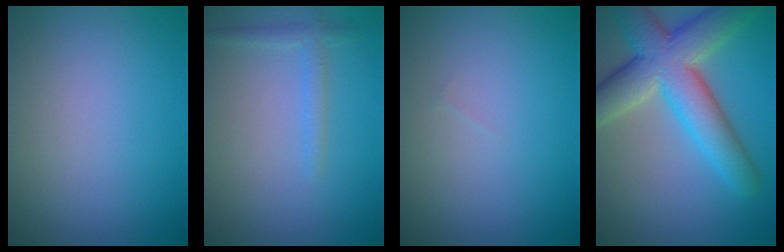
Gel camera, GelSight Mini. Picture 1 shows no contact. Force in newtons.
{"total": 1.4, "press": 1.4, "slide": 0.1}
{"total": 0.0}
{"total": 8.8, "press": 8.8, "slide": 0.6}